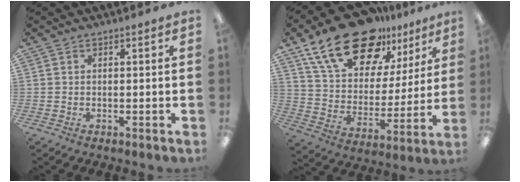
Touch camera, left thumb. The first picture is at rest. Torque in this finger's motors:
{"motor_torque": [0.59, 0.65, 1.43, -1.34, 0.39]}